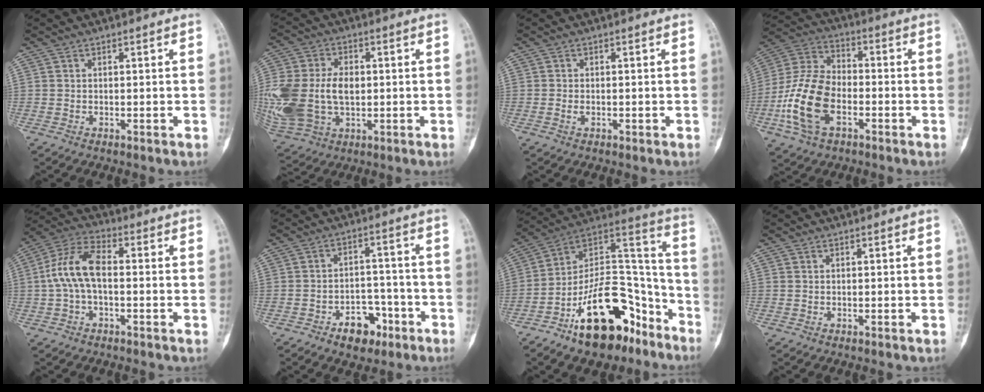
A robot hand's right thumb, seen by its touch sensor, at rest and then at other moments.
{"total": 20.9, "force": [-0.6, 14.2, 15.3], "torque": [-0.367, 0.003, 0.009]}
{"total": 1.0, "force": [-0.3, 0.8, 0.6], "torque": [-0.013, 0.003, -0.008]}
{"total": 16.1, "force": [-4.9, 9.8, 11.8], "torque": [-0.239, 0.027, -0.099]}
{"total": 9.8, "force": [-0.4, 5.1, 8.4], "torque": [-0.177, 0.035, -0.015]}
{"total": 8.0, "force": [-4.5, 5.2, 4.1], "torque": [-0.028, 0.044, -0.065]}
{"total": 24.5, "force": [-14.2, 12.4, 15.6], "torque": [-0.211, 0.113, -0.229]}
{"total": 0.0}